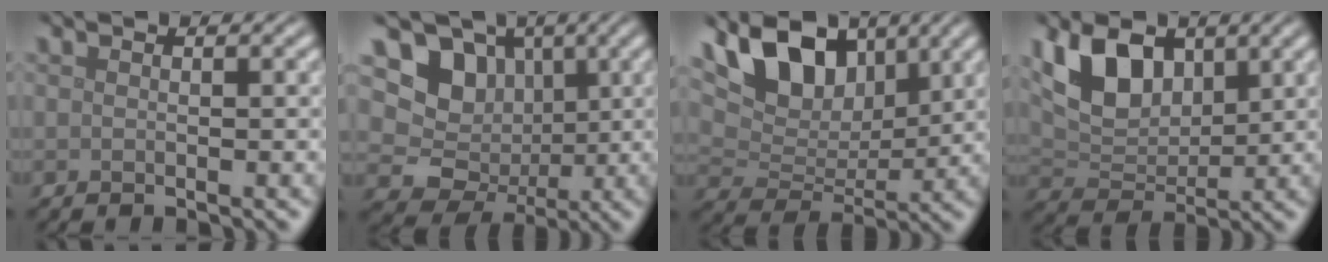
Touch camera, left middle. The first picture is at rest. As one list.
[{"total": 8.5, "force": [1.6, 7.6, 3.4], "torque": [-0.054, 0.007, 0.006]}, {"total": 8.0, "force": [4.0, 4.7, 5.1], "torque": [-0.096, 0.002, 0.060]}, {"total": 6.7, "force": [2.9, 4.2, 4.3], "torque": [-0.087, -0.006, 0.051]}]